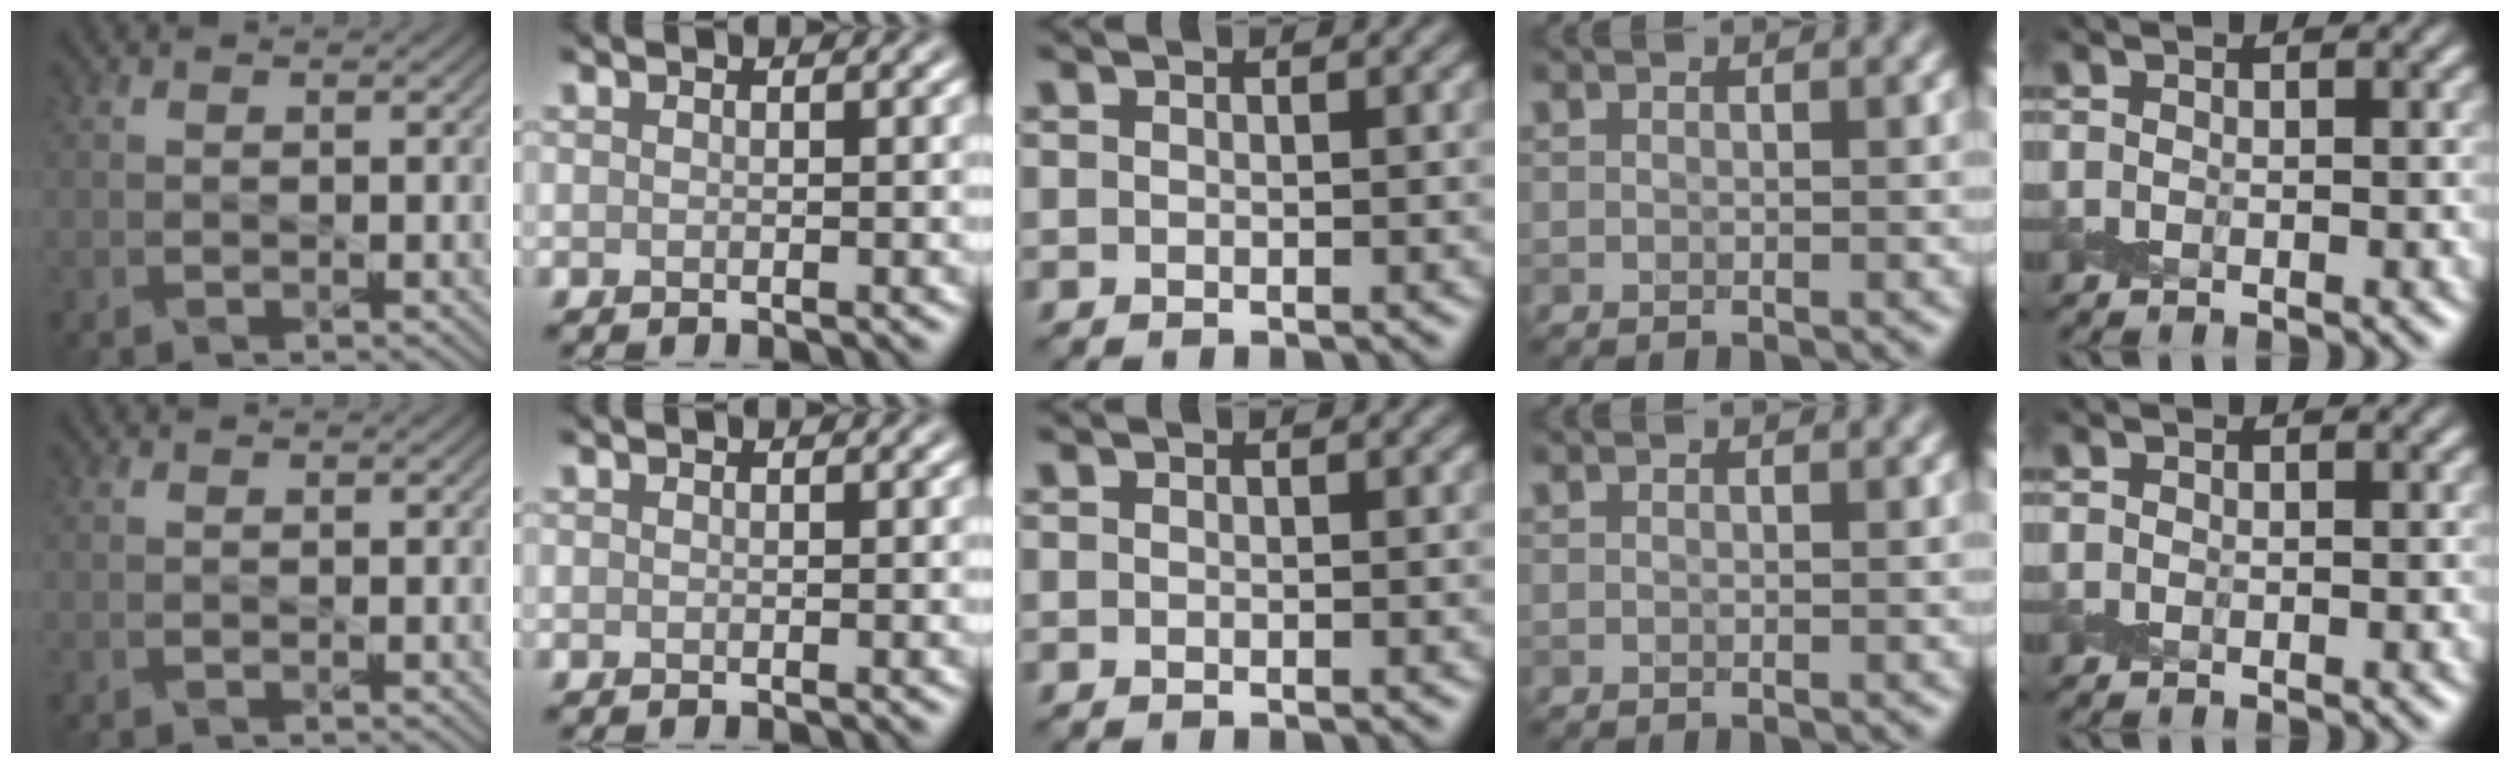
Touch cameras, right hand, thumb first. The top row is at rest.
{}